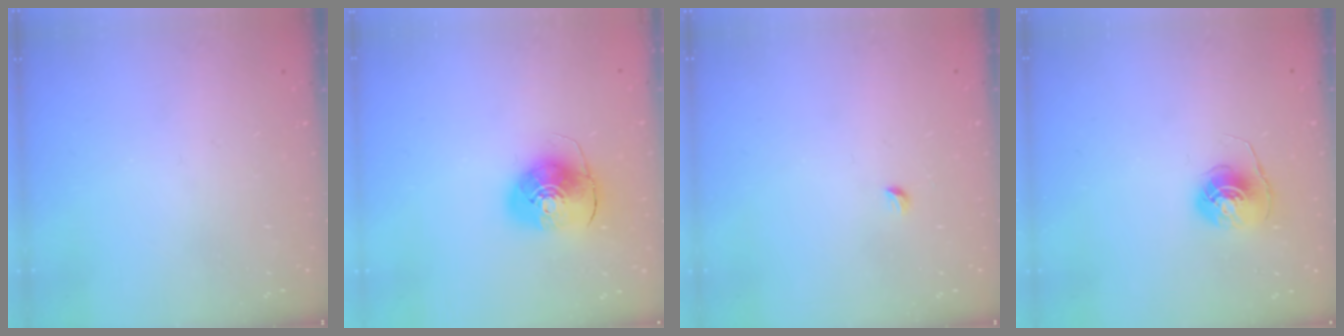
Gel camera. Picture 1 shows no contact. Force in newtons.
{"total": 9.3, "press": 9.3, "slide": 1.1}
{"total": 2.7, "press": 2.6, "slide": 0.6}
{"total": 6.0, "press": 6.0, "slide": 0.4}